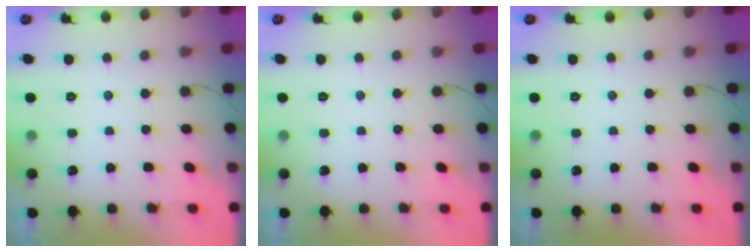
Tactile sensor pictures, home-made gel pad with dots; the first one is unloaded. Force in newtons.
{"total": 0.0}
{"total": 0.0}